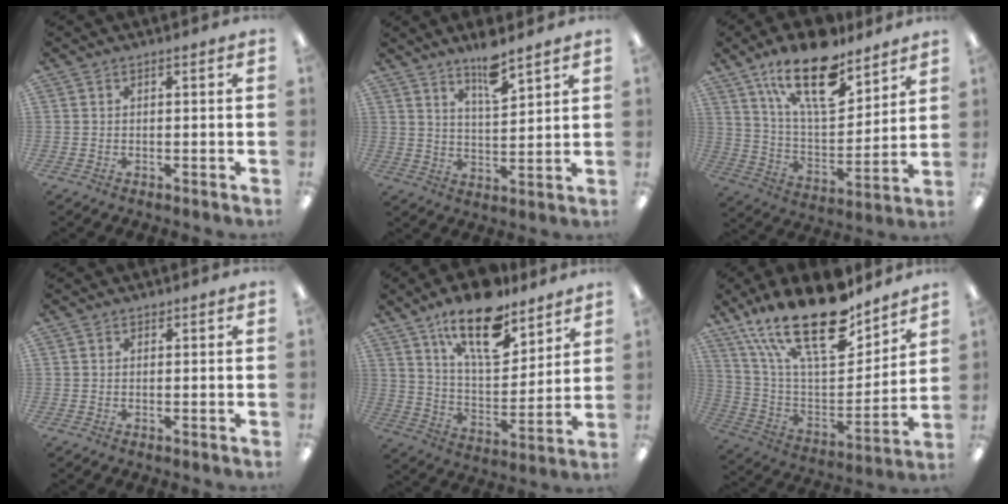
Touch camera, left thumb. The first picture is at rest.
{"total": 8.3, "force": [6.6, 2.0, 4.7], "torque": [-0.070, -0.043, 0.110]}
{"total": 20.9, "force": [13.8, 8.7, 13.0], "torque": [-0.212, -0.079, 0.238]}
{"total": 0.5, "force": [0.5, 0.3, 0.1], "torque": [-0.002, 0.002, 0.008]}
{"total": 18.3, "force": [12.6, 7.6, 10.9], "torque": [-0.175, -0.067, 0.213]}
{"total": 25.9, "force": [17.7, 10.0, 16.1], "torque": [-0.295, -0.108, 0.305]}